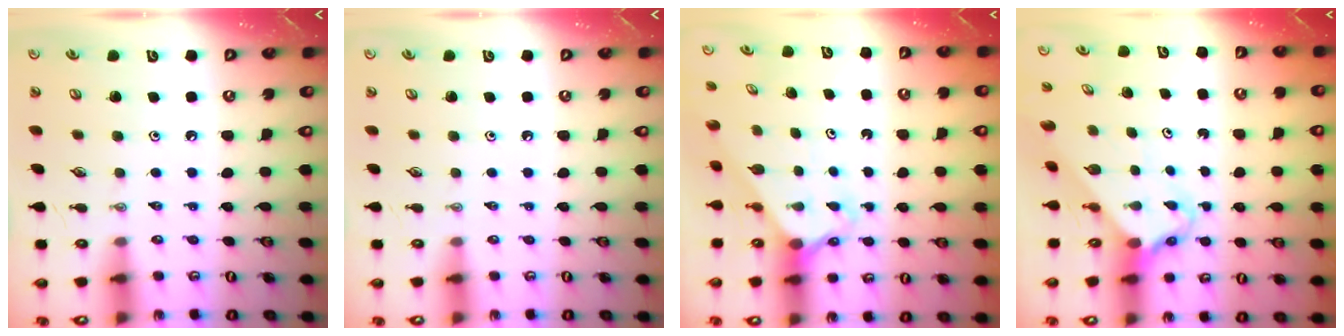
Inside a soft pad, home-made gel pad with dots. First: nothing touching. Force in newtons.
{"total": 0.0}
{"total": 2.3, "press": 2.3, "slide": 0.1}
{"total": 2.7, "press": 2.7, "slide": 0.2}